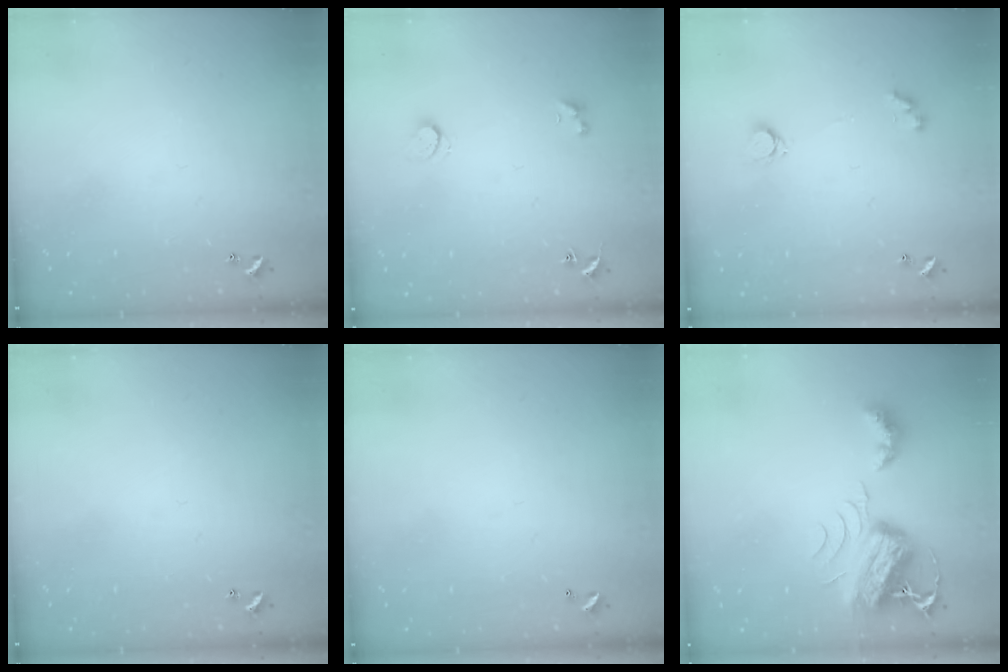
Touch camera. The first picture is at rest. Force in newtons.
{"total": 2.0, "press": 1.9, "slide": 0.5}
{"total": 3.7, "press": 3.7, "slide": 0.3}
{"total": 0.0}
{"total": 2.9, "press": 2.9, "slide": 0.1}
{"total": 8.4, "press": 8.3, "slide": 0.9}